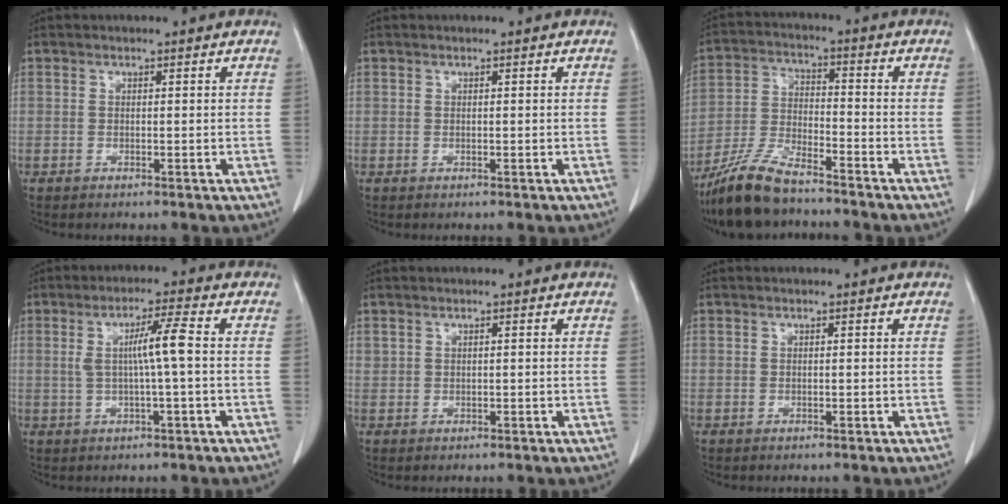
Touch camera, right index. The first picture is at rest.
{"total": 0.0}
{"total": 12.1, "force": [-9.7, 3.0, 6.6], "torque": [-0.141, -0.016, -0.185]}
{"total": 6.0, "force": [0.4, 0.2, 6.0], "torque": [-0.110, 0.012, 0.010]}
{"total": 1.2, "force": [0.5, 1.1, 0.4], "torque": [-0.013, 0.015, 0.015]}
{"total": 0.0}